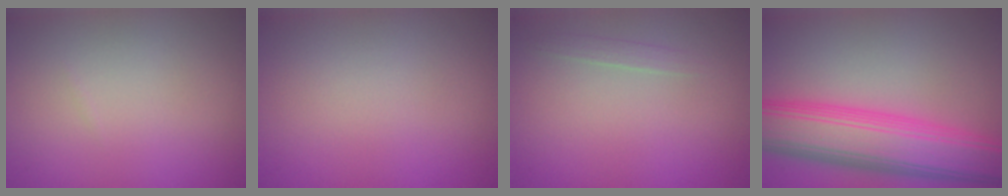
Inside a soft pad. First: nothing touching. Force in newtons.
{"total": 0.0}
{"total": 0.8, "press": 0.8, "slide": 0.1}
{"total": 9.7, "press": 9.7, "slide": 0.1}